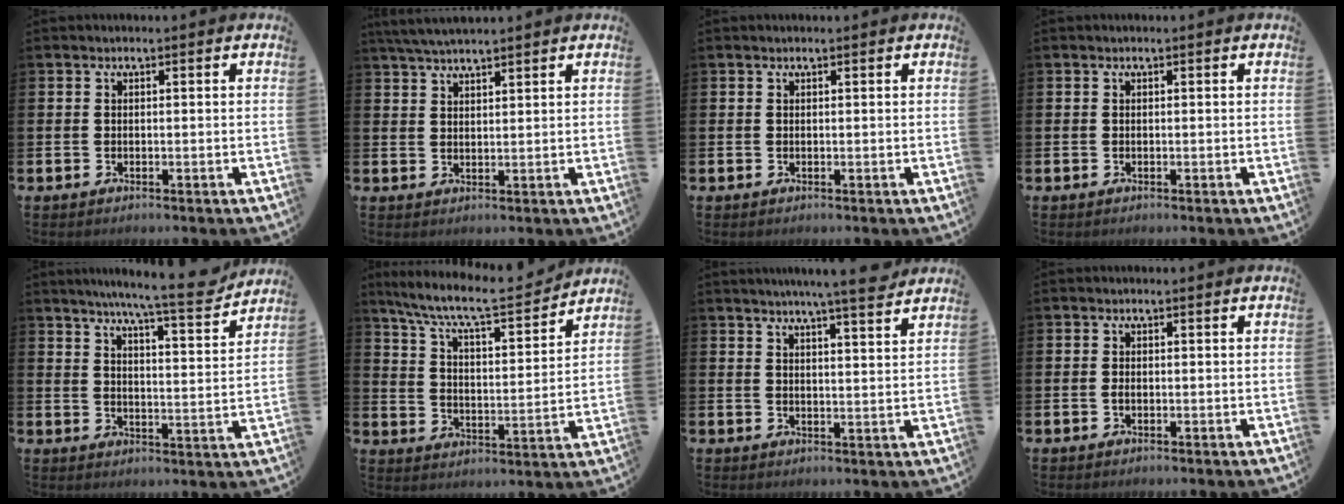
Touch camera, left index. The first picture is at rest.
{"total": 3.9, "force": [3.7, 0.3, 1.3], "torque": [-0.039, -0.003, 0.069]}
{"total": 0.0}
{"total": 0.0}
{"total": 8.5, "force": [7.7, 0.0, 3.7], "torque": [-0.075, -0.046, 0.130]}
{"total": 9.1, "force": [8.2, 1.4, 3.7], "torque": [-0.101, -0.055, 0.137]}
{"total": 6.4, "force": [5.9, -0.5, 2.4], "torque": [-0.044, -0.029, 0.100]}
{"total": 0.7, "force": [-0.3, 0.4, 0.5], "torque": [-0.011, 0.002, -0.006]}